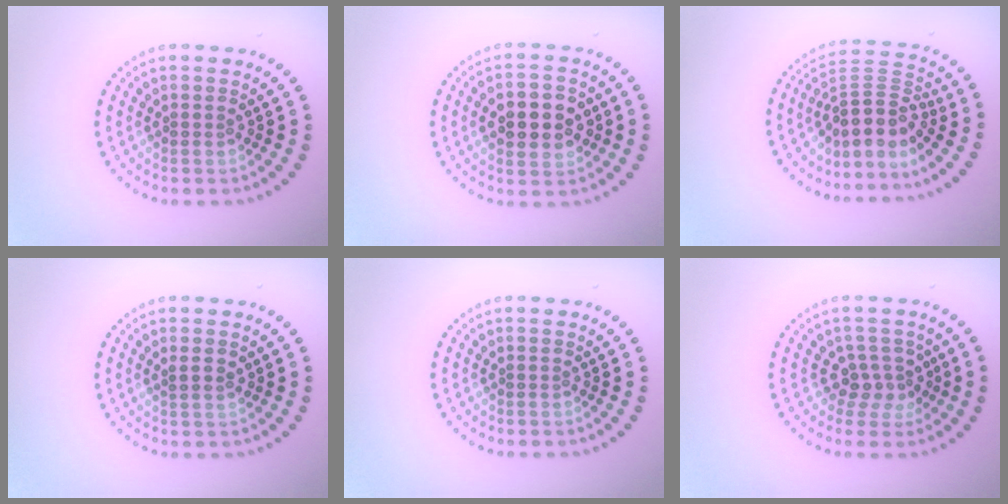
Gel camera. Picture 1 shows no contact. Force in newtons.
{"total": 5.2, "press": 5.2, "slide": 0.2}
{"total": 3.9, "press": 2.6, "slide": 2.9}
{"total": 0.9, "press": 0.7, "slide": 0.5}
{"total": 0.0}
{"total": 2.5, "press": 1.9, "slide": 1.7}